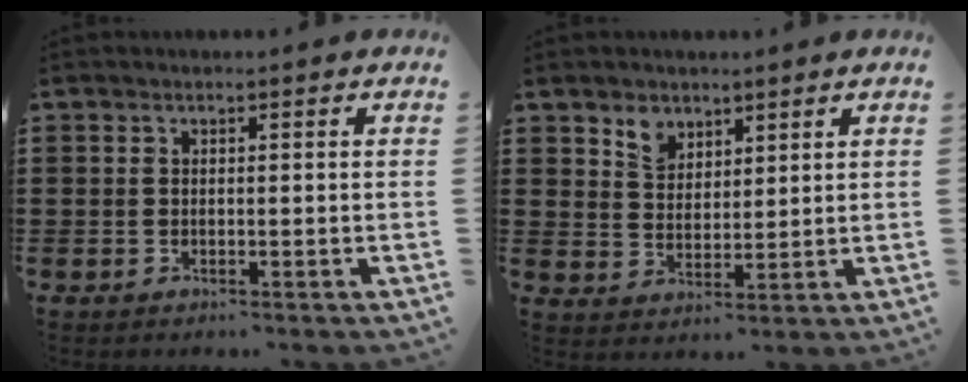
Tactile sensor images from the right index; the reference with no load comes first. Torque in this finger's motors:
{"motor_torque": [0.08, 0.00, 0.10, 0.03]}